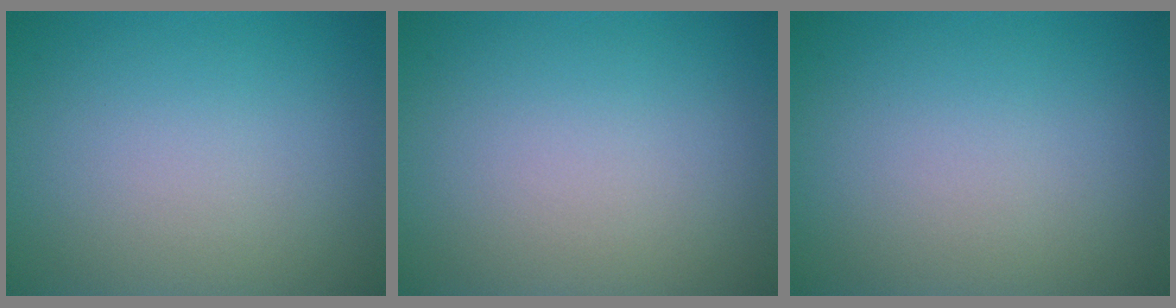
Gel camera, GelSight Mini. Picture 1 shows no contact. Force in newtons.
{"total": 0.0}
{"total": 0.0}